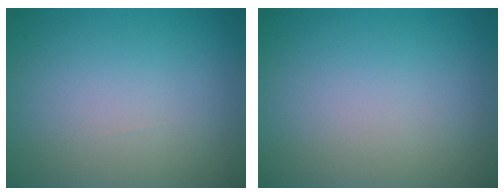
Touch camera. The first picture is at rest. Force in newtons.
{"total": 0.0}